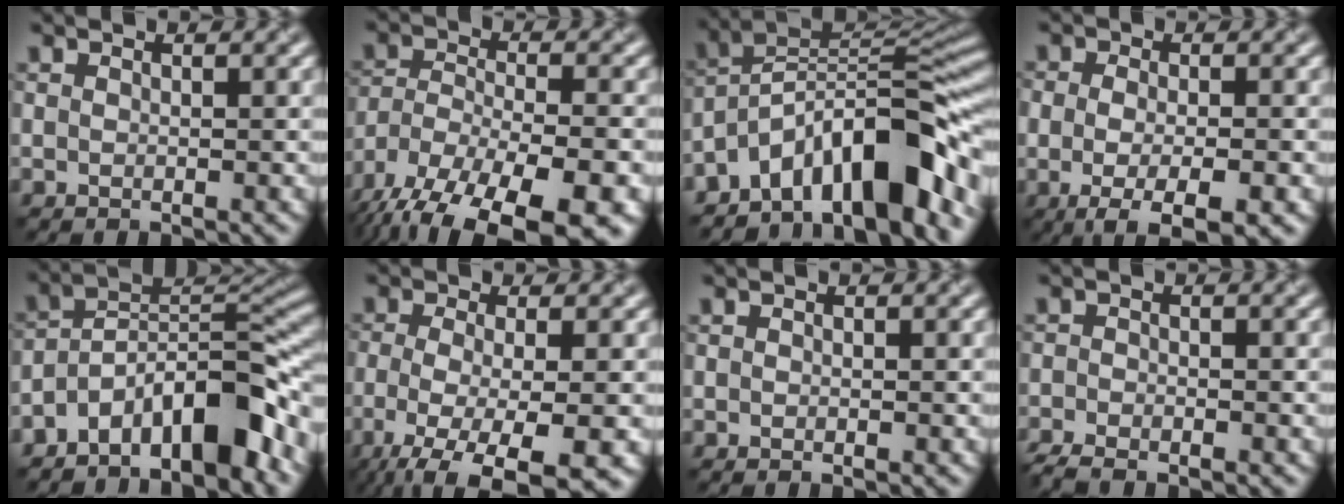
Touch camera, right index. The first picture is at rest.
{"total": 17.9, "force": [-13.6, 7.3, 9.0], "torque": [-0.170, -0.044, -0.171]}
{"total": 10.9, "force": [-6.7, 4.1, 7.6], "torque": [-0.097, 0.022, -0.128]}
{"total": 4.9, "force": [-1.8, 1.7, 4.3], "torque": [-0.080, -0.008, -0.032]}
{"total": 8.9, "force": [-6.1, 3.0, 5.8], "torque": [-0.077, 0.018, -0.116]}
{"total": 9.7, "force": [-5.4, 3.0, 7.4], "torque": [-0.143, -0.031, -0.086]}
{"total": 0.0}
{"total": 2.6, "force": [-2.3, 0.3, 1.1], "torque": [-0.027, -0.007, -0.052]}